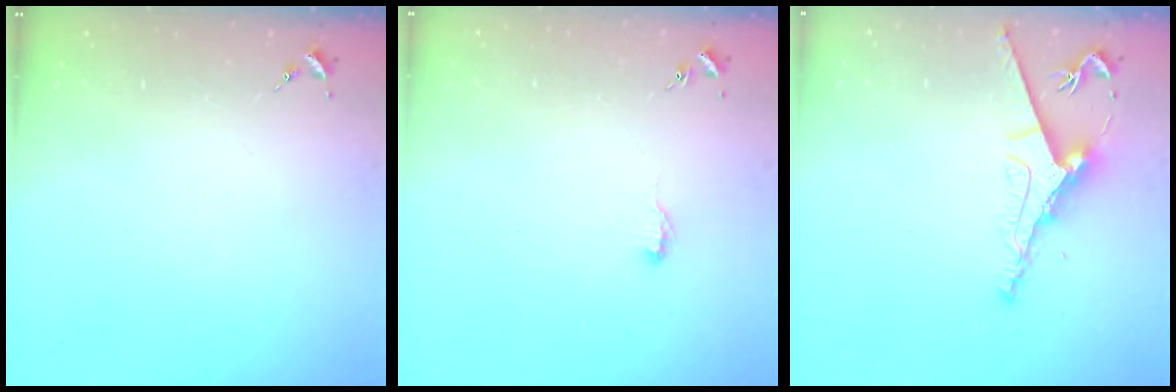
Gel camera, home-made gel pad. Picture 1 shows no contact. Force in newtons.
{"total": 6.0, "press": 6.0, "slide": 0.6}
{"total": 9.2, "press": 9.2, "slide": 0.3}